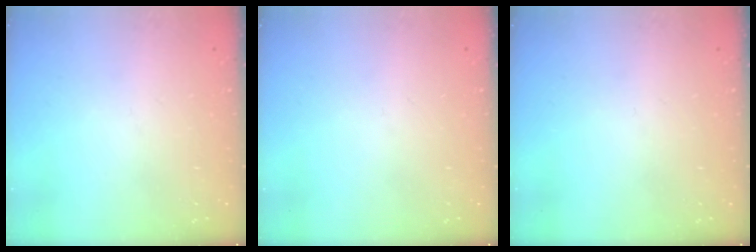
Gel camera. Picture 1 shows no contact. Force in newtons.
{"total": 0.0}
{"total": 0.0}